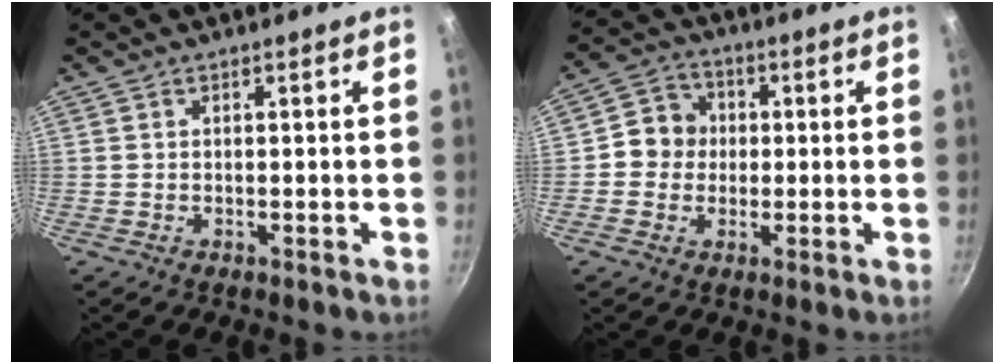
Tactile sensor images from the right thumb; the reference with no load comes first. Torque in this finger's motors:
{"motor_torque": [-0.35, 0.56, 0.39, -0.31, 0.00]}